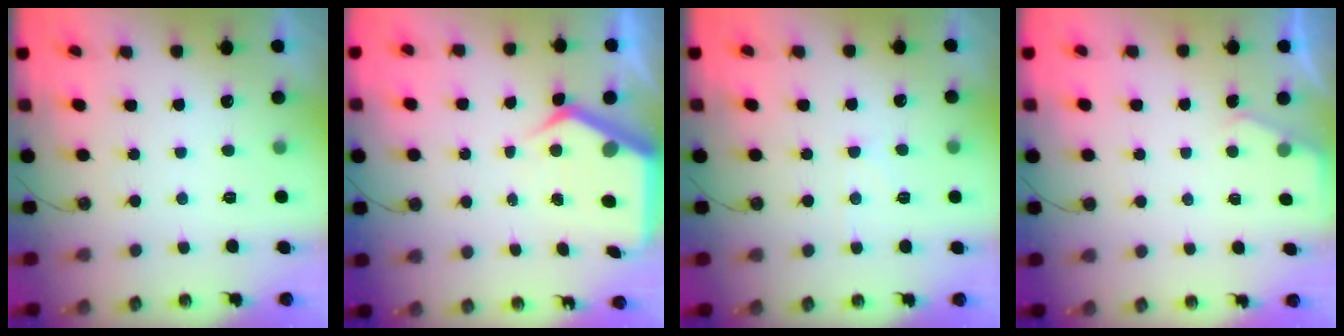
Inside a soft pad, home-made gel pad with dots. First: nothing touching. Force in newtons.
{"total": 7.1, "press": 7.1, "slide": 0.4}
{"total": 5.4, "press": 5.4, "slide": 0.6}
{"total": 3.0, "press": 2.9, "slide": 0.5}